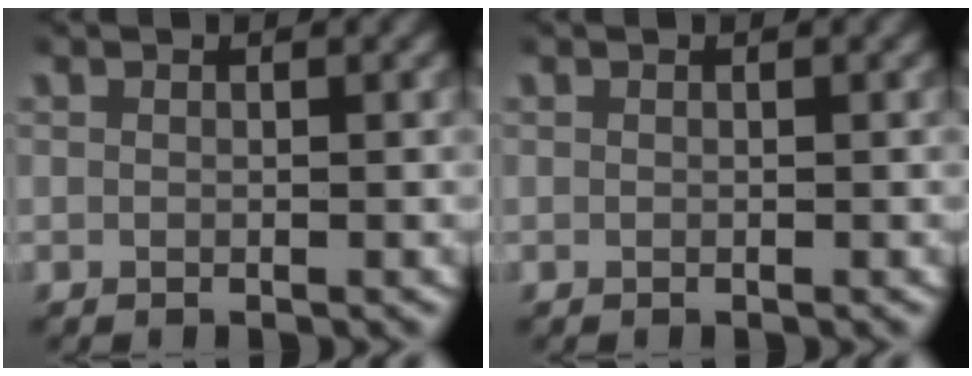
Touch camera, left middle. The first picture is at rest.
{"total": 0.0}